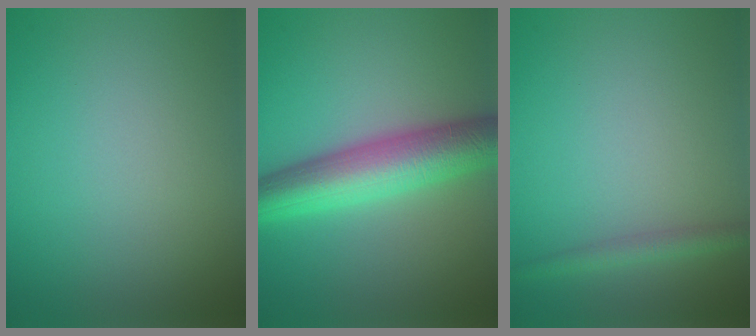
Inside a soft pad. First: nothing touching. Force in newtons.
{"total": 7.6, "press": 7.6, "slide": 0.1}
{"total": 1.6, "press": 1.6, "slide": 0.0}